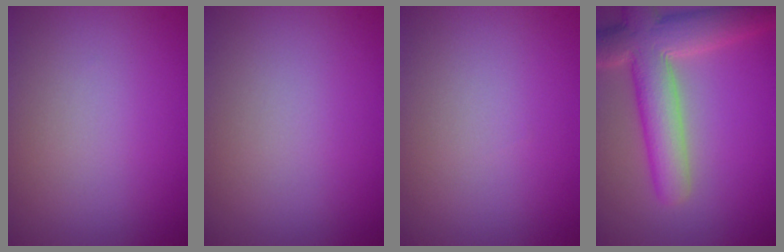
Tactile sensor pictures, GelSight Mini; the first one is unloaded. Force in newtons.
{"total": 0.0}
{"total": 0.0}
{"total": 8.1, "press": 8.1, "slide": 0.6}